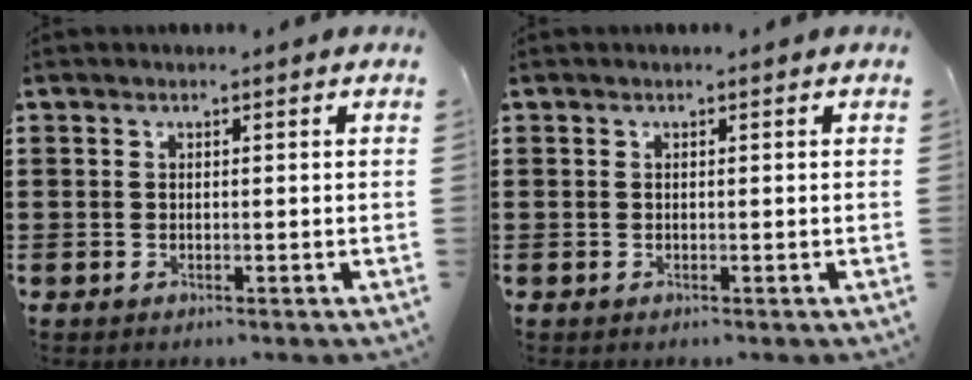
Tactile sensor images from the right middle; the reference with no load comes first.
{"total": 0.0}